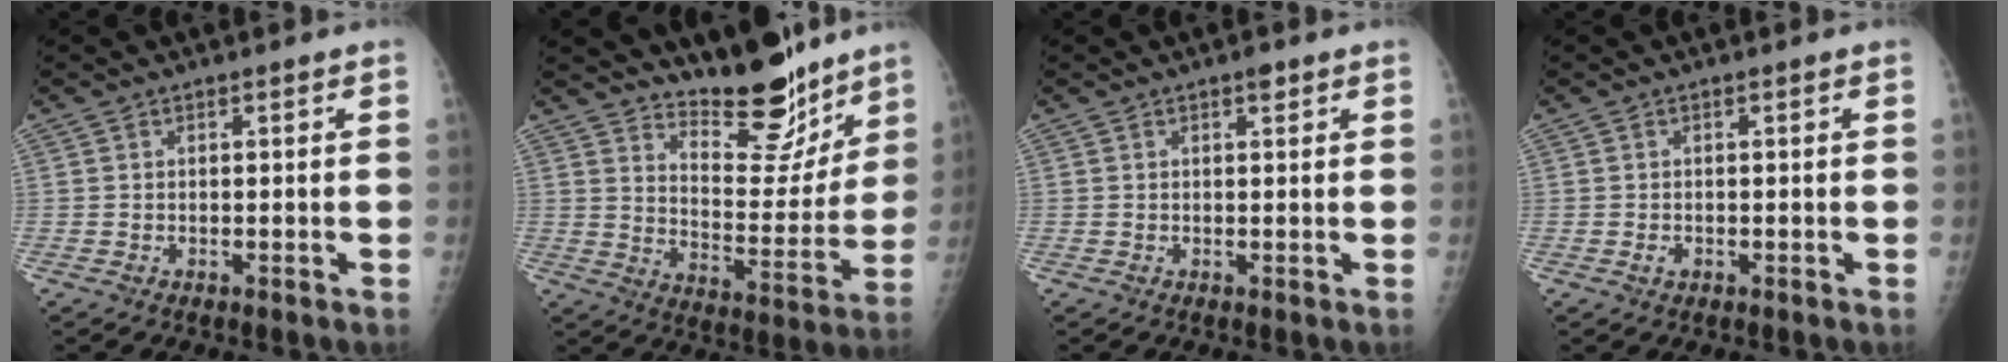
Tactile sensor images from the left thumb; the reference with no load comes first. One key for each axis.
{"total": 15.7, "fx": 13.1, "fy": 5.2, "fz": 6.9, "tx": -0.050, "ty": -0.109, "tz": 0.206}
{"total": 1.4, "fx": 0.8, "fy": 0.5, "fz": 0.9, "tx": -0.007, "ty": -0.001, "tz": 0.010}
{"total": 1.0, "fx": -0.3, "fy": 0.7, "fz": 0.6, "tx": -0.007, "ty": 0.000, "tz": -0.005}